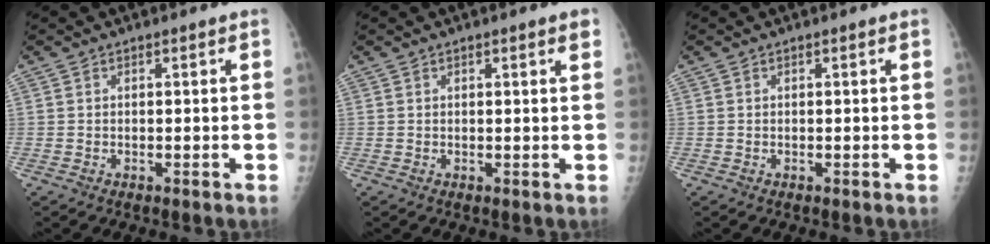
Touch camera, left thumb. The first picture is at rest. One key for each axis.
{"total": 1.8, "fx": 1.0, "fy": 0.3, "fz": 1.4, "tx": -0.020, "ty": -0.002, "tz": 0.011}
{"total": 0.0}